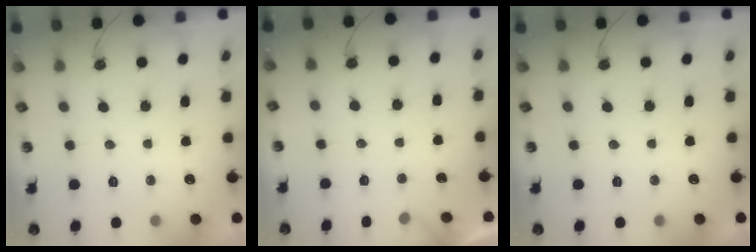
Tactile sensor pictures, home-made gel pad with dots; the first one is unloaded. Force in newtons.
{"total": 2.8, "press": 2.8, "slide": 0.3}
{"total": 0.0}